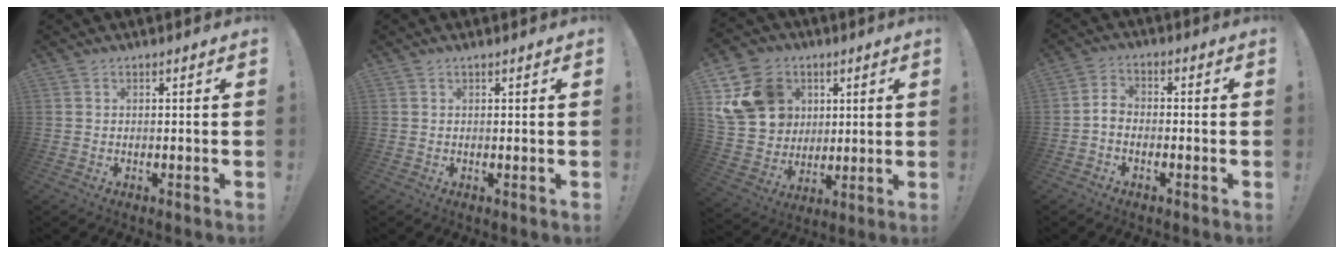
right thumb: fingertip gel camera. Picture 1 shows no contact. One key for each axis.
{"total": 0.6, "fx": 0.4, "fy": -0.1, "fz": 0.4, "tx": -0.002, "ty": -0.002, "tz": 0.006}
{"total": 17.0, "fx": 5.8, "fy": 14.5, "fz": 6.7, "tx": -0.116, "ty": -0.013, "tz": 0.131}
{"total": 3.5, "fx": -2.0, "fy": 2.1, "fz": 2.0, "tx": -0.042, "ty": 0.008, "tz": -0.036}